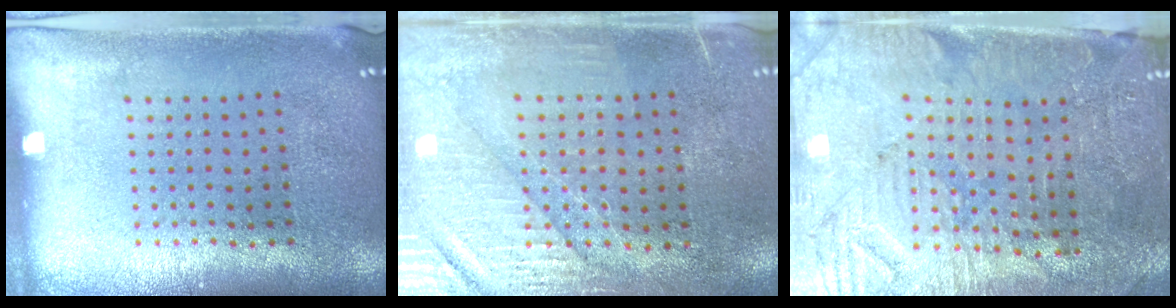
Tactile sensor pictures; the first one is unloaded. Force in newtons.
{"total": 3.4, "press": 3.1, "slide": 1.4}
{"total": 3.8, "press": 3.5, "slide": 1.5}